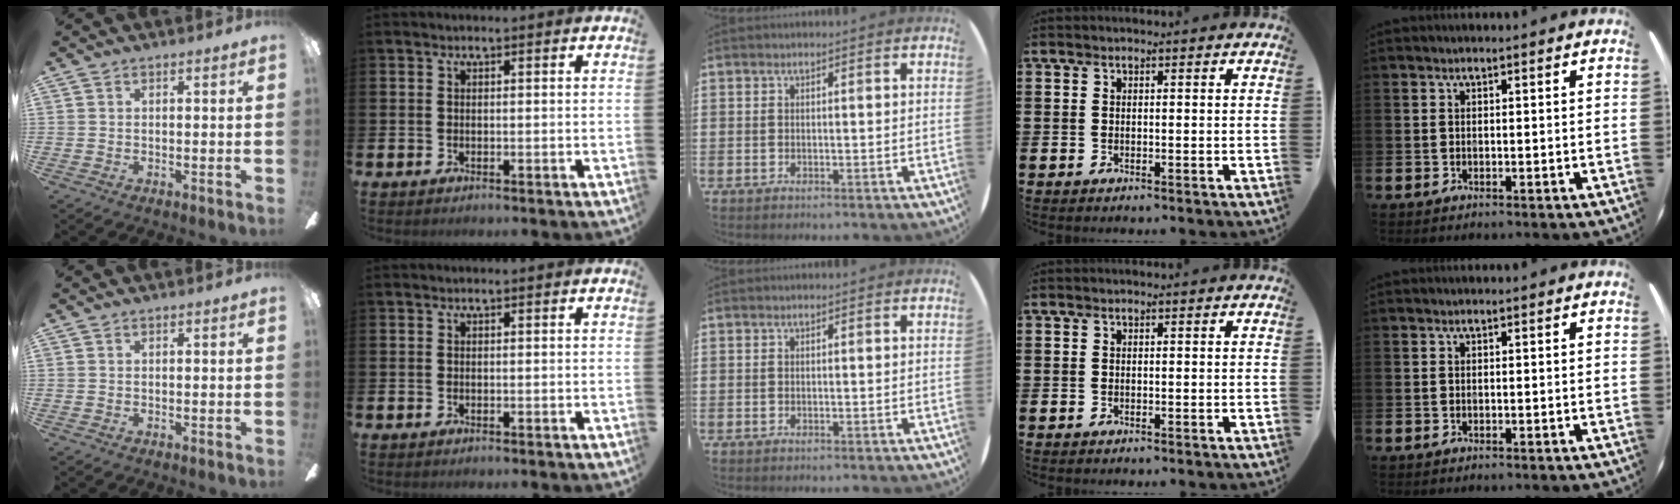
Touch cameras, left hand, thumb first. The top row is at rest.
{}